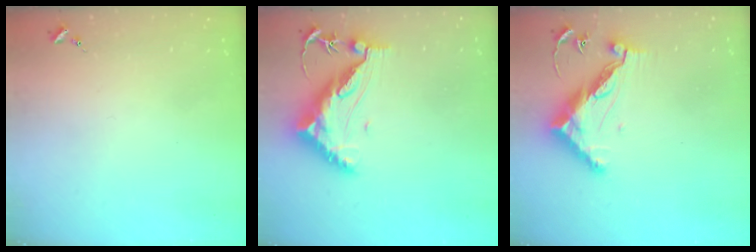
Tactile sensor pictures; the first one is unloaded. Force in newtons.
{"total": 13.0, "press": 12.9, "slide": 0.7}
{"total": 12.8, "press": 12.8, "slide": 0.5}